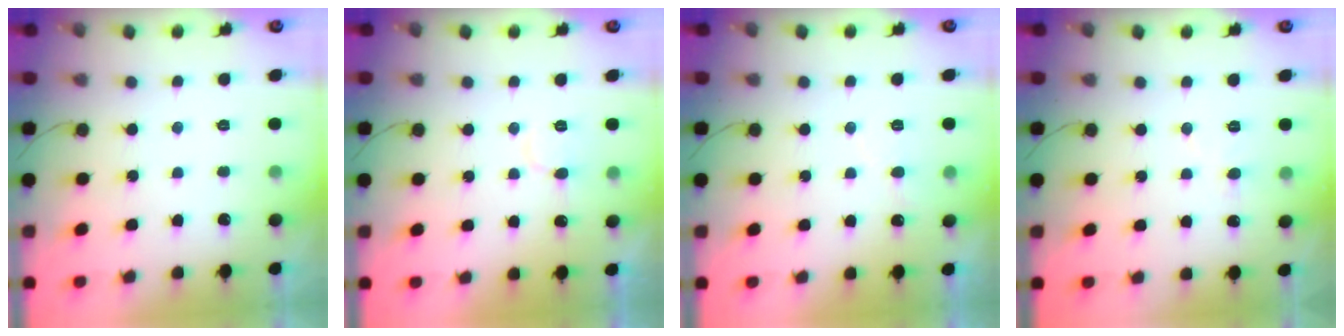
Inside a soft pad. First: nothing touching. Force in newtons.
{"total": 6.3, "press": 6.3, "slide": 0.6}
{"total": 4.3, "press": 4.3, "slide": 0.4}
{"total": 5.8, "press": 5.8, "slide": 0.5}